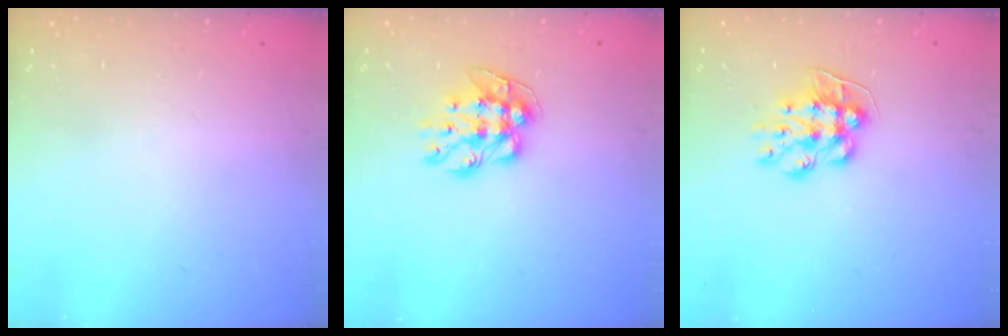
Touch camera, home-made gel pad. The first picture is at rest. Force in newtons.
{"total": 9.5, "press": 9.5, "slide": 0.3}
{"total": 9.9, "press": 9.9, "slide": 0.8}